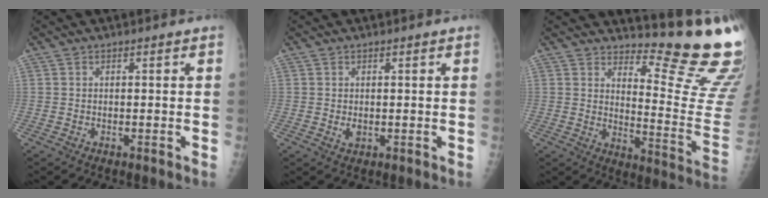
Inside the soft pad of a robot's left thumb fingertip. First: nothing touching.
{"total": 1.3, "force": [0.1, 0.8, 1.0], "torque": [-0.016, -0.004, 0.005]}
{"total": 17.2, "force": [15.2, 2.1, 7.7], "torque": [-0.070, -0.196, 0.188]}